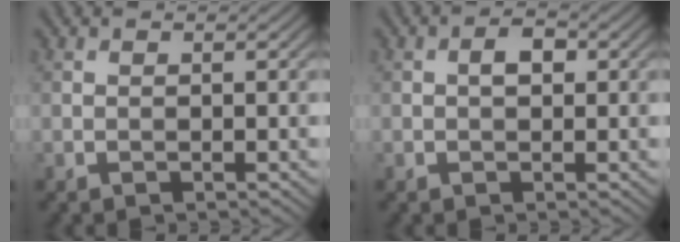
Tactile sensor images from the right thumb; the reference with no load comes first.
{"total": 2.2, "force": [0.3, 1.3, 1.7], "torque": [-0.028, 0.004, 0.001]}